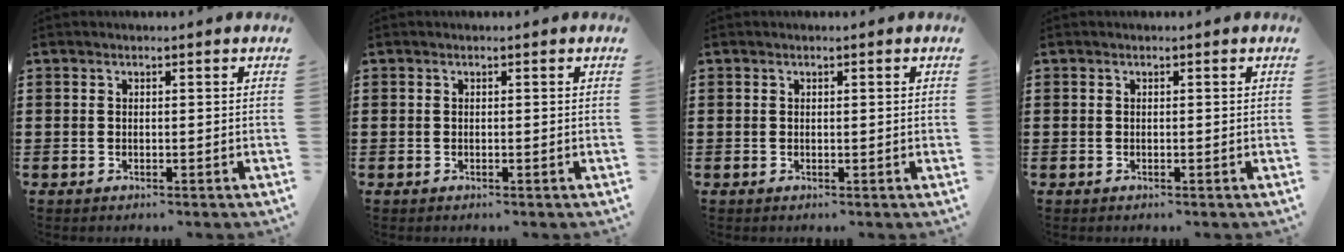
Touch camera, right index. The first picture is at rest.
{"total": 0.0}
{"total": 0.0}
{"total": 0.0}